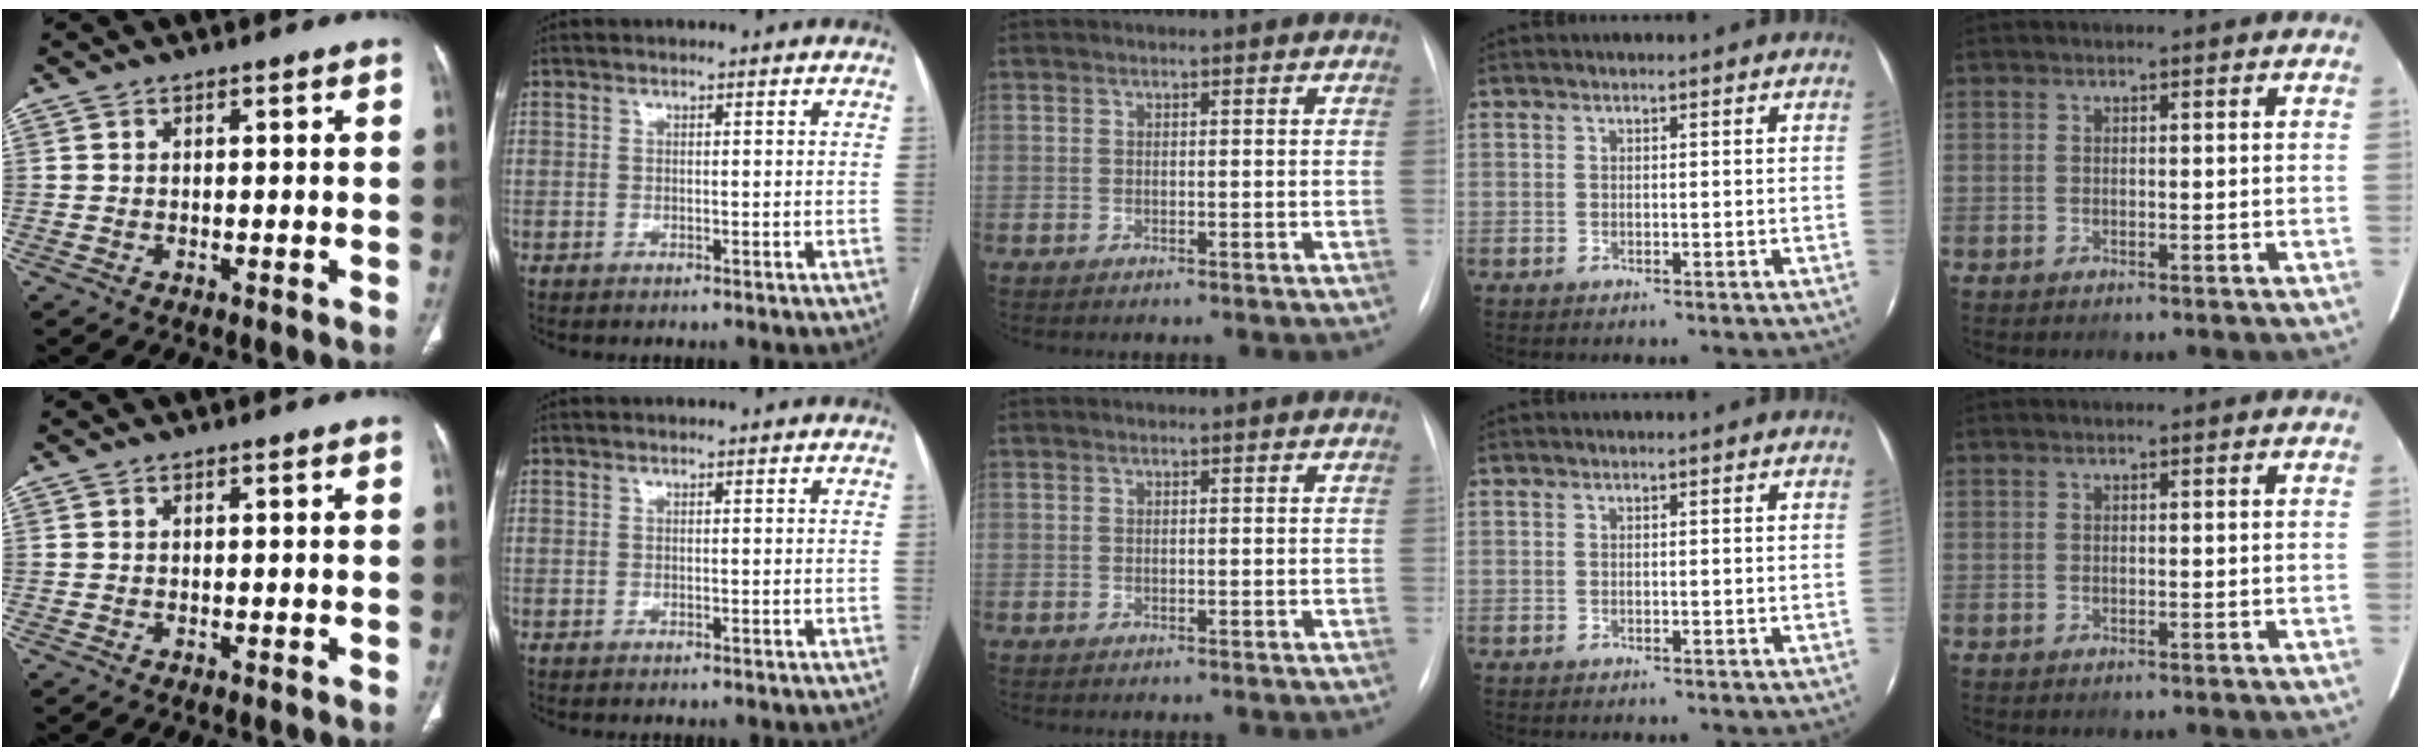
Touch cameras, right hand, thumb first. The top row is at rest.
{}